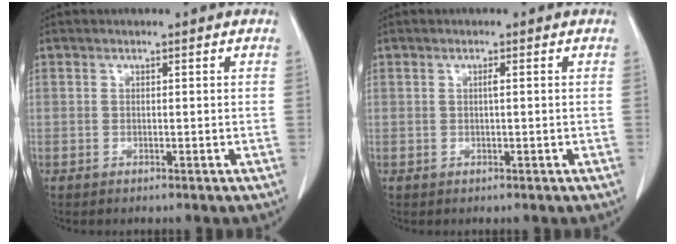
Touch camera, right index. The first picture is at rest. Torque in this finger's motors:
{"motor_torque": [0.07, -0.02, -0.01, 0.01]}